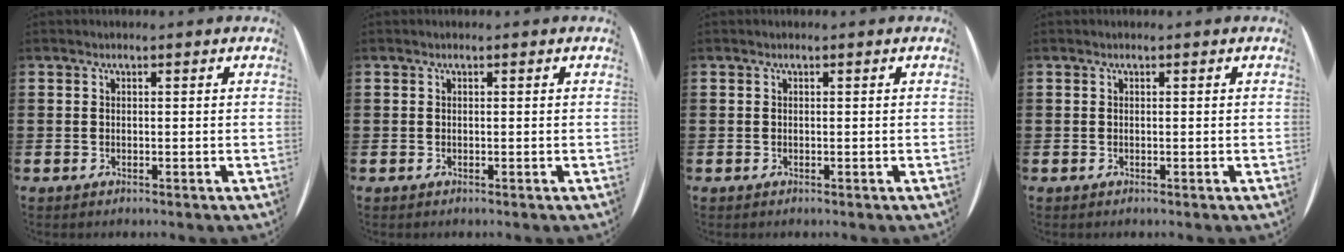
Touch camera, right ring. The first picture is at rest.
{"total": 0.0}
{"total": 0.0}
{"total": 0.0}